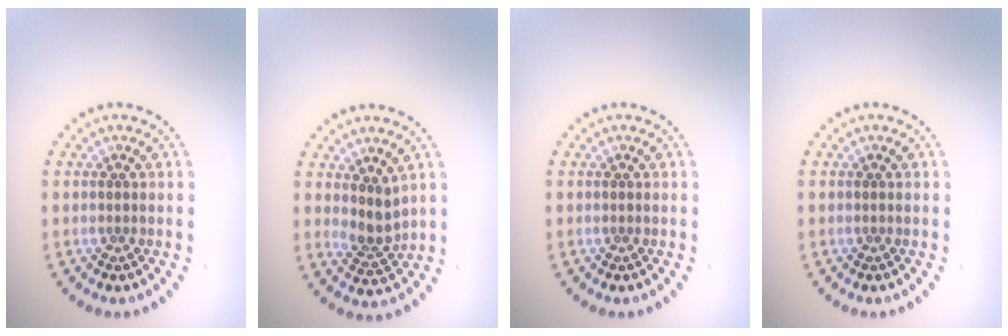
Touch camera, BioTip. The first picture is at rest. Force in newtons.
{"total": 2.5, "press": 1.9, "slide": 1.6}
{"total": 0.0}
{"total": 0.0}